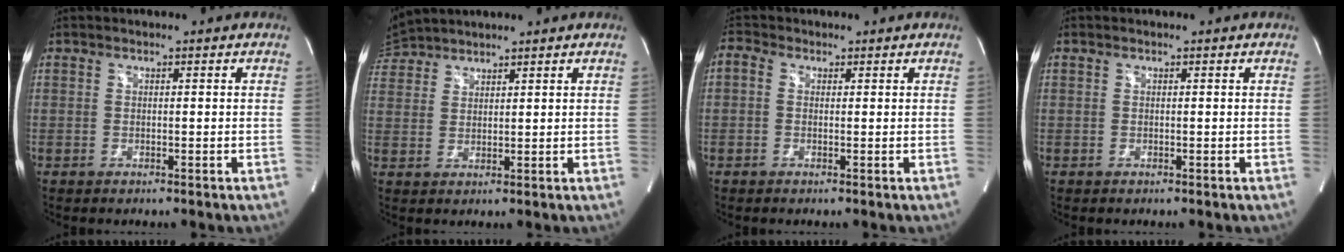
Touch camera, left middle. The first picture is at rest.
{"total": 5.2, "force": [5.1, 0.7, 0.6], "torque": [-0.024, 0.031, 0.103]}
{"total": 1.7, "force": [0.4, 1.4, 0.9], "torque": [-0.019, 0.011, 0.002]}
{"total": 0.0}